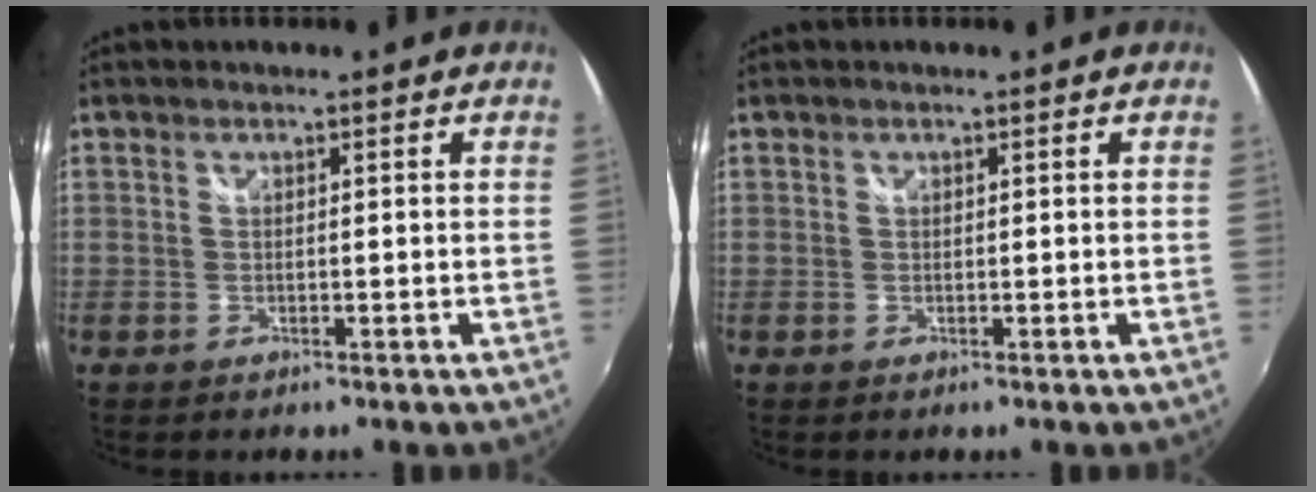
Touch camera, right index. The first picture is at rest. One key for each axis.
{"total": 0.0}